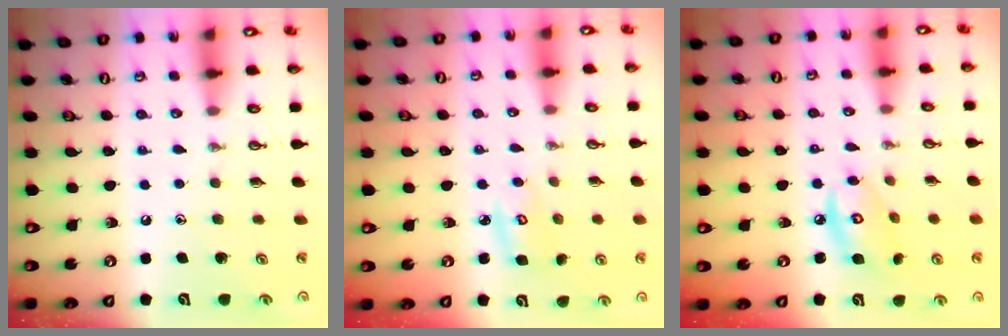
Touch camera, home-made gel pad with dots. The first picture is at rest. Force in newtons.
{"total": 3.4, "press": 3.4, "slide": 0.4}
{"total": 8.4, "press": 8.4, "slide": 0.5}